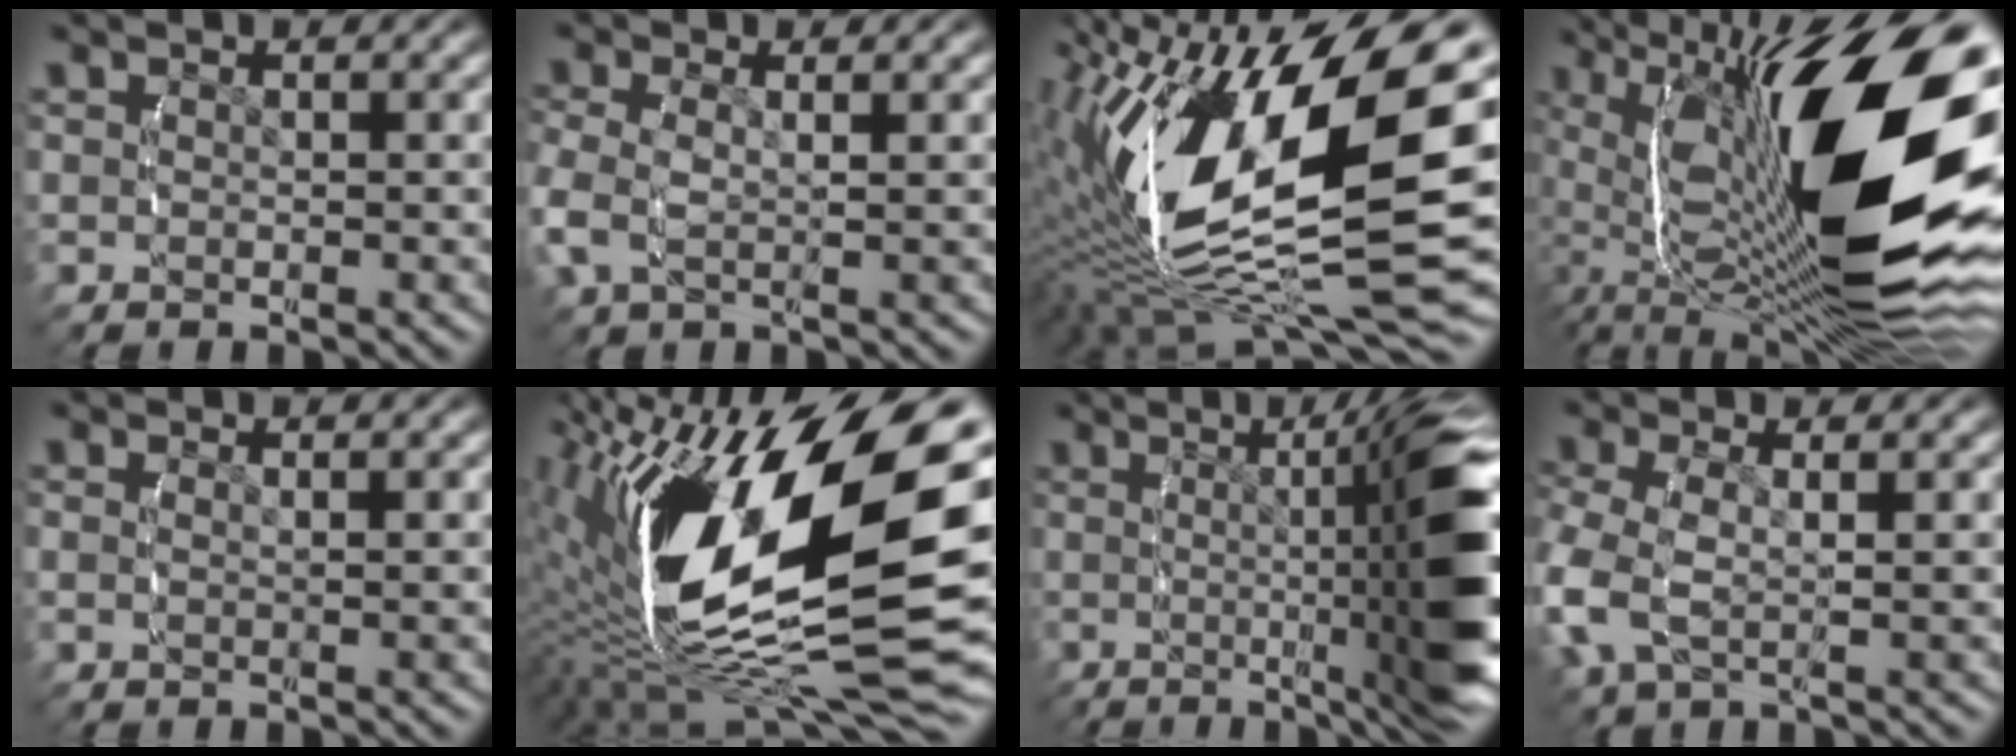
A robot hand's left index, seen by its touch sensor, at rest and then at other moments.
{"total": 3.1, "force": [-0.2, 2.0, 2.3], "torque": [-0.074, -0.017, 0.001]}
{"total": 18.6, "force": [-0.9, 8.8, 16.3], "torque": [-0.272, -0.012, -0.004]}
{"total": 18.7, "force": [-2.1, 9.1, 16.2], "torque": [-0.241, -0.006, -0.028]}
{"total": 1.2, "force": [0.0, 0.3, 1.1], "torque": [-0.019, -0.004, -0.002]}
{"total": 20.3, "force": [-0.2, 8.9, 18.2], "torque": [-0.297, -0.007, 0.001]}
{"total": 15.3, "force": [1.1, 4.3, 14.6], "torque": [-0.171, 0.029, -0.002]}
{"total": 4.2, "force": [-0.2, 2.9, 3.1], "torque": [-0.103, -0.019, 0.001]}